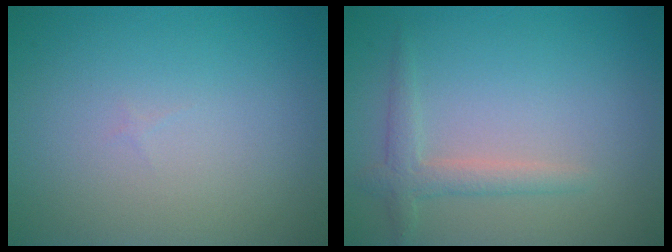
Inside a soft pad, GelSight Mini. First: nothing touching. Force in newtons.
{"total": 2.1, "press": 2.1, "slide": 0.1}